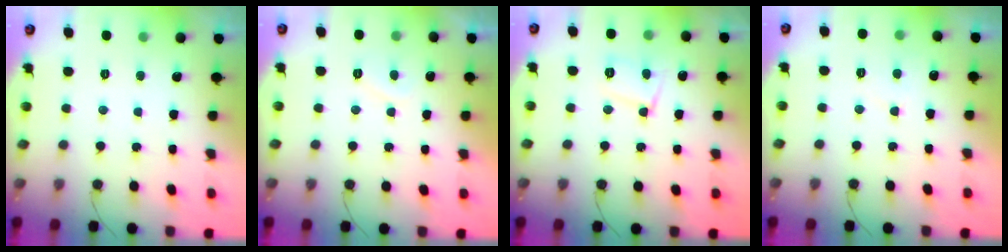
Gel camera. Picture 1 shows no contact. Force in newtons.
{"total": 2.9, "press": 2.8, "slide": 0.8}
{"total": 9.9, "press": 9.8, "slide": 0.8}
{"total": 3.4, "press": 3.3, "slide": 0.5}